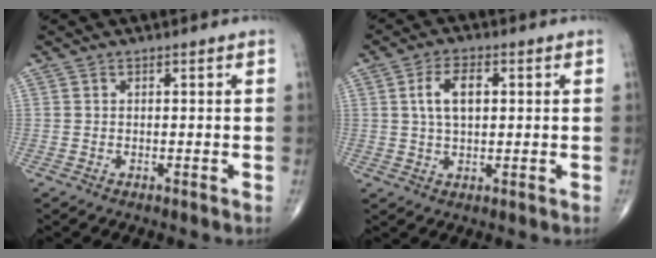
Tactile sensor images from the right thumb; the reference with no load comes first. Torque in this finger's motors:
{"motor_torque": [0.39, 1.55, 0.26, 0.01, 0.05]}